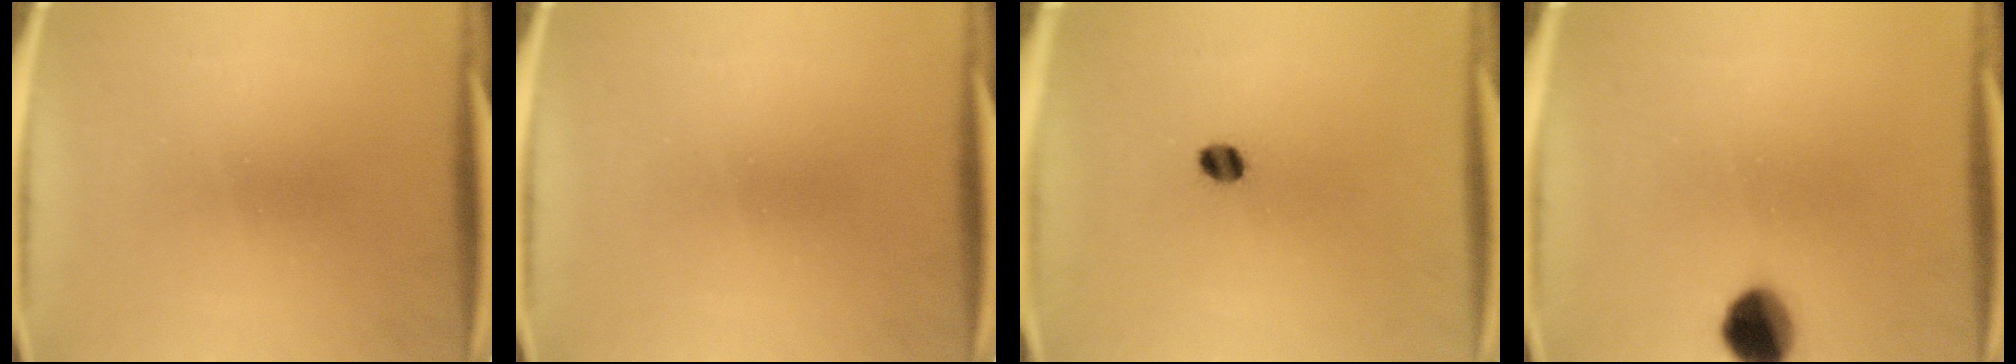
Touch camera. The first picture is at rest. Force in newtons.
{"total": 0.0}
{"total": 2.8}
{"total": 8.4}